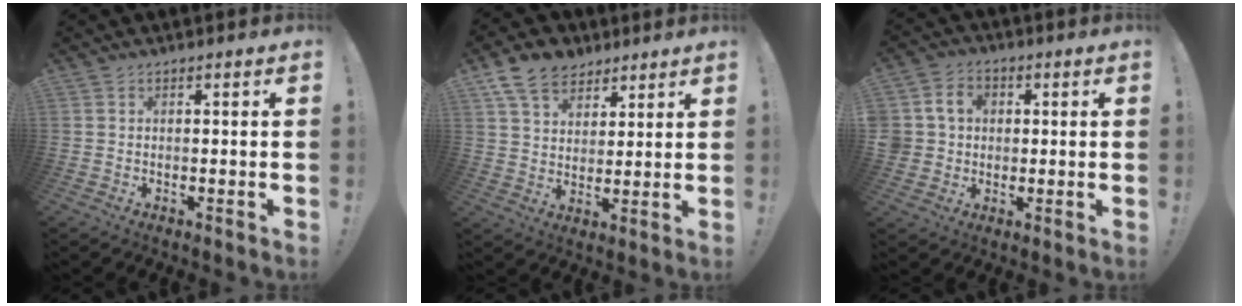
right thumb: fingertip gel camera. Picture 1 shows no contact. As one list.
[{"total": 11.5, "force": [7.5, 7.6, 4.1], "torque": [-0.074, -0.042, 0.148]}, {"total": 8.0, "force": [0.9, 7.3, 3.1], "torque": [-0.055, 0.012, 0.024]}]